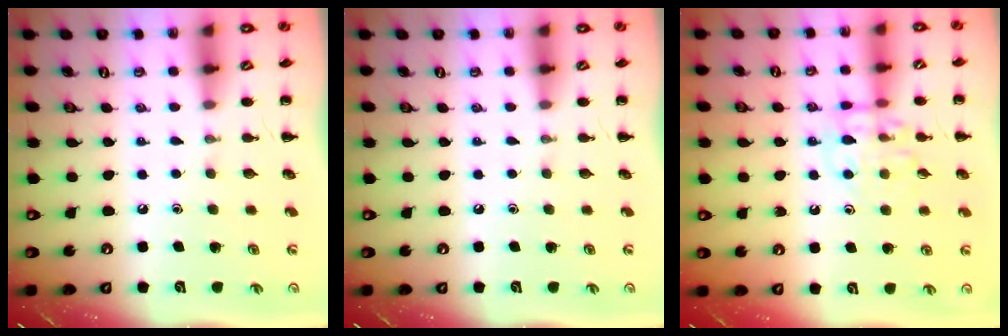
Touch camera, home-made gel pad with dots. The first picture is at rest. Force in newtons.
{"total": 0.0}
{"total": 11.2, "press": 11.1, "slide": 0.9}